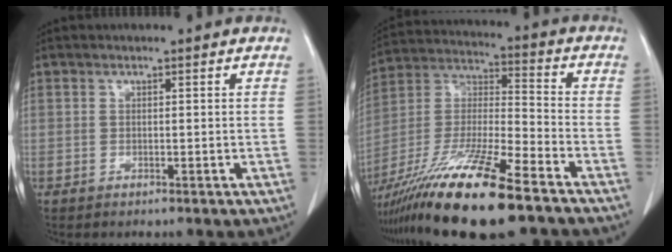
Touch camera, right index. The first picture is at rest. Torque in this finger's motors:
{"motor_torque": [1.18, -0.96, 1.05, 0.21]}